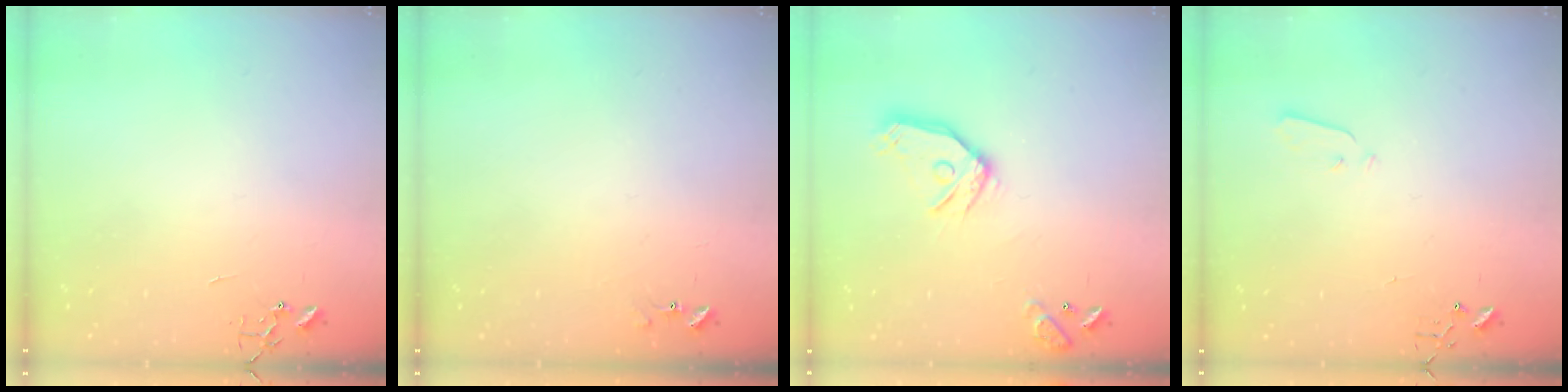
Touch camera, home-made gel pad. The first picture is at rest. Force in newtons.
{"total": 6.0, "press": 5.9, "slide": 0.6}
{"total": 14.0, "press": 13.8, "slide": 1.9}
{"total": 3.0, "press": 3.0, "slide": 0.3}